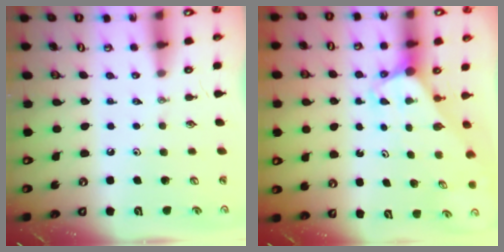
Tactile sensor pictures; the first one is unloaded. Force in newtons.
{"total": 3.1, "press": 3.1, "slide": 0.1}